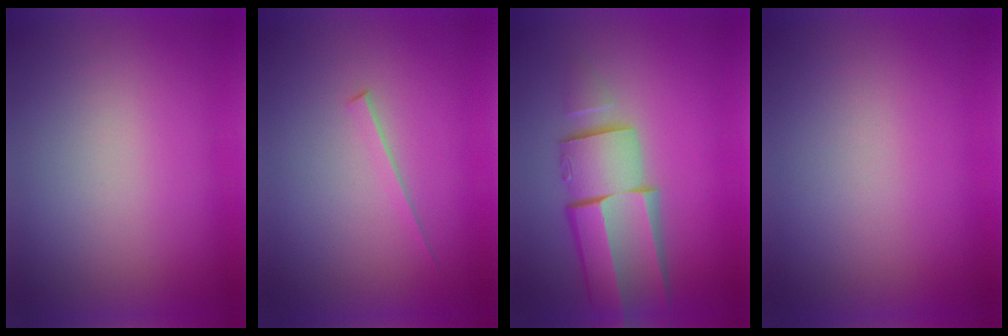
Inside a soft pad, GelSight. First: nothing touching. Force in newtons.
{"total": 1.5}
{"total": 8.8}
{"total": 0.0}